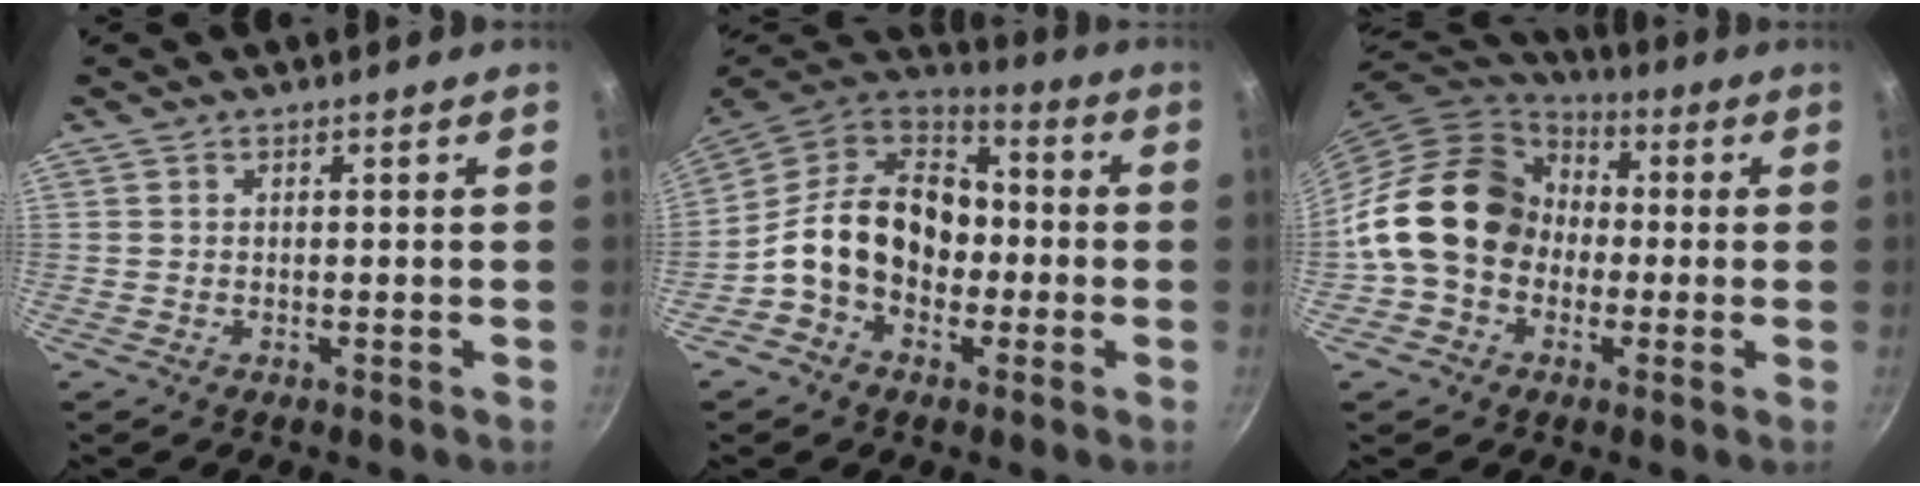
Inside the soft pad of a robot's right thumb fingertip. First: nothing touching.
{"total": 17.6, "force": [-1.9, 13.4, 11.2], "torque": [-0.164, 0.052, -0.045]}
{"total": 17.2, "force": [-0.7, 14.0, 10.0], "torque": [-0.141, 0.046, -0.024]}